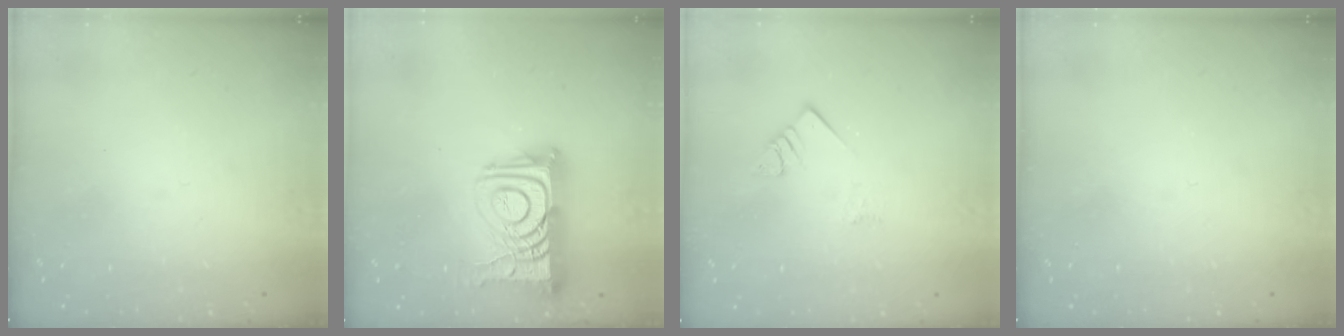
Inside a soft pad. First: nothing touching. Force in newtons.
{"total": 15.5, "press": 15.4, "slide": 1.5}
{"total": 3.6, "press": 3.6, "slide": 0.6}
{"total": 0.0}